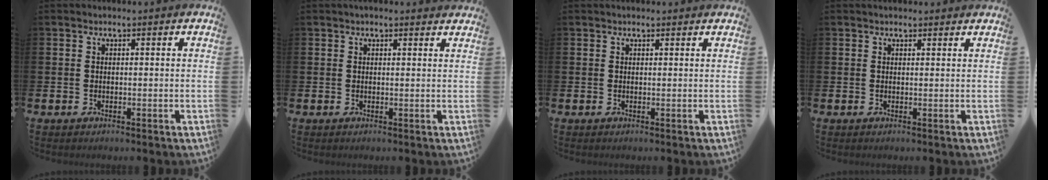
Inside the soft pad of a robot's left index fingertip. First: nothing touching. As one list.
[{"total": 1.1, "force": [1.1, 0.2, 0.2], "torque": [0.008, -0.002, 0.017]}, {"total": 0.6, "force": [0.5, 0.2, 0.2], "torque": [0.005, 0.000, 0.007]}, {"total": 1.0, "force": [0.9, 0.4, 0.2], "torque": [0.004, 0.002, 0.015]}]